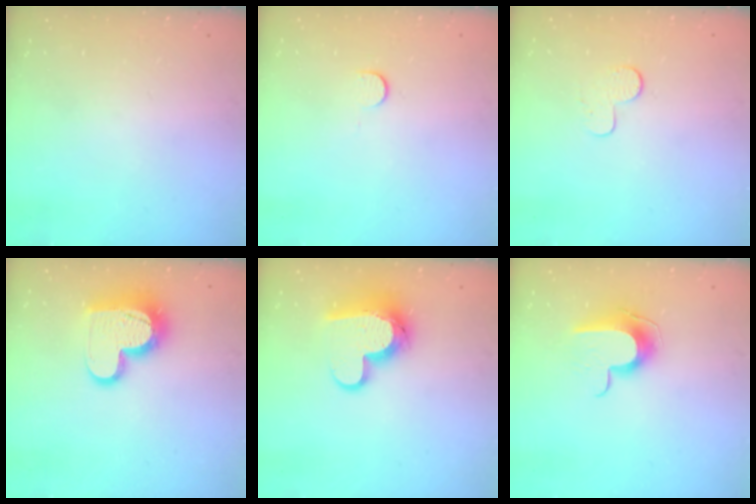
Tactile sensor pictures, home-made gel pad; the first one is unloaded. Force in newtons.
{"total": 6.1, "press": 6.1, "slide": 0.6}
{"total": 5.0, "press": 5.0, "slide": 0.5}
{"total": 14.7, "press": 14.6, "slide": 1.1}
{"total": 13.2, "press": 13.2, "slide": 0.9}
{"total": 9.9, "press": 9.9, "slide": 0.1}